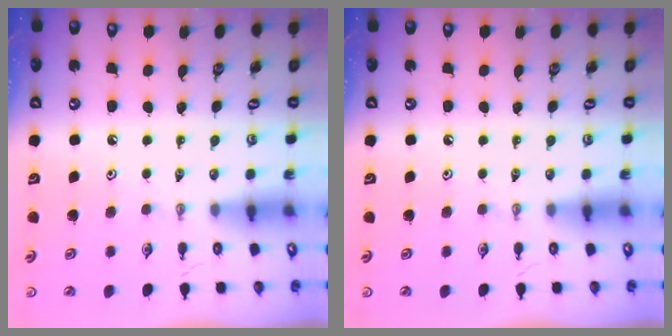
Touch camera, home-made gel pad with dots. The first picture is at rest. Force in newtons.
{"total": 0.0}